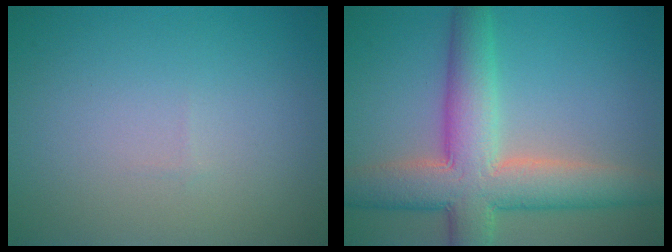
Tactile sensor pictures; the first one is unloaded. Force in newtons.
{"total": 8.7, "press": 8.7, "slide": 0.5}